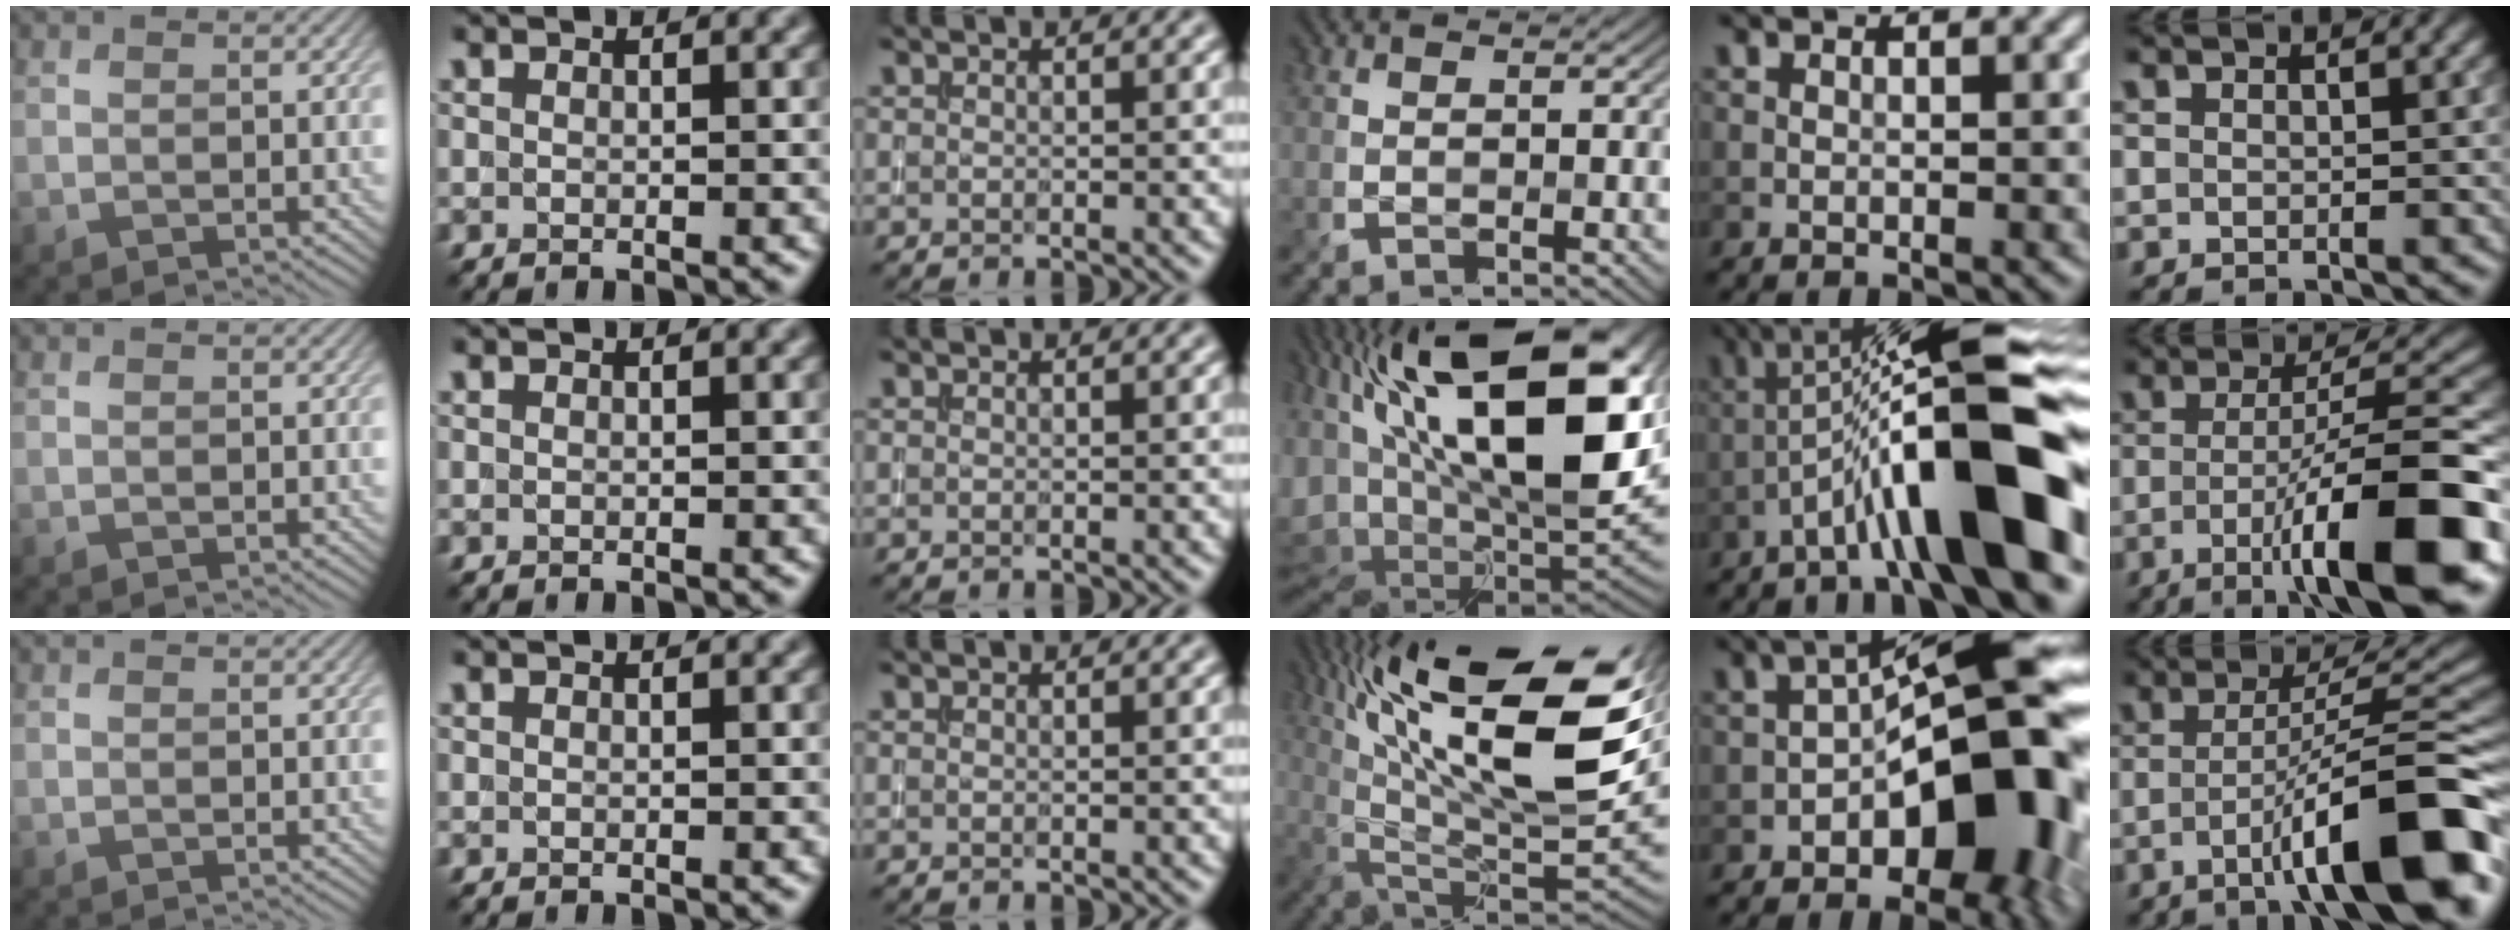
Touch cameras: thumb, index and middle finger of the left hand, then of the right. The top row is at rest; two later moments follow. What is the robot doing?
{"motion": "assemble", "object": "toy tower of hanoi"}